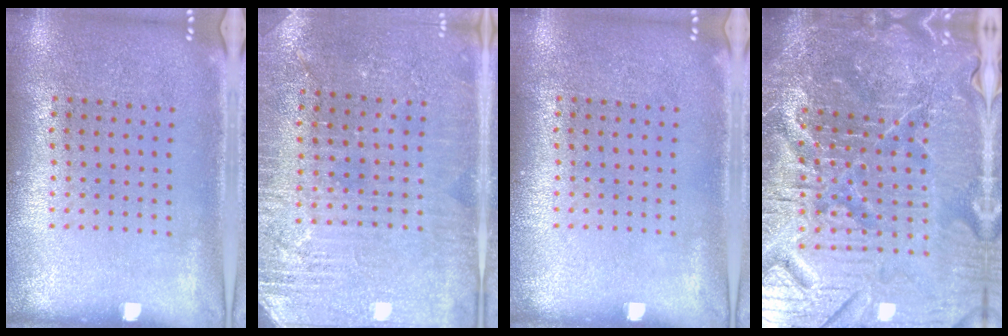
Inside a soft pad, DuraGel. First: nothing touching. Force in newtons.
{"total": 2.8, "press": 2.8, "slide": 0.5}
{"total": 0.0}
{"total": 7.2, "press": 6.4, "slide": 3.4}